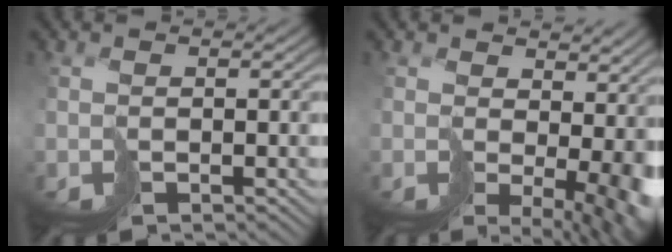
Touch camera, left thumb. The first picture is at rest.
{"total": 9.6, "force": [0.6, 5.0, 8.2], "torque": [-0.122, -0.027, 0.035]}